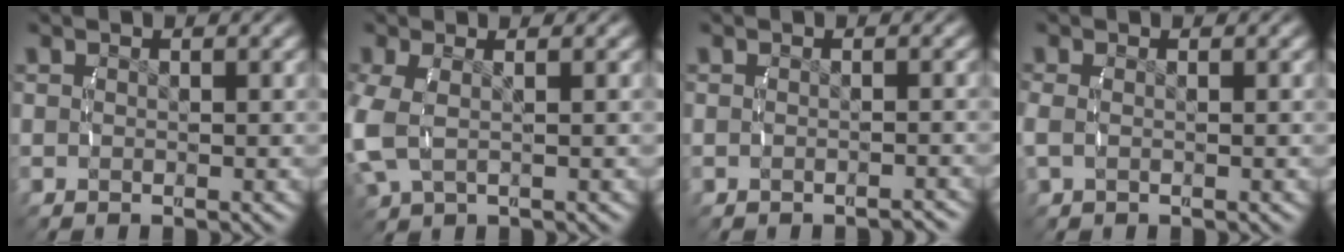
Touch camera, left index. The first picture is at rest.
{"total": 3.3, "force": [0.2, 2.2, 2.5], "torque": [-0.079, -0.008, 0.013]}
{"total": 1.4, "force": [-1.4, 0.2, 0.3], "torque": [-0.007, -0.001, -0.022]}
{"total": 1.2, "force": [-0.2, 0.7, 0.9], "torque": [-0.035, -0.007, 0.002]}